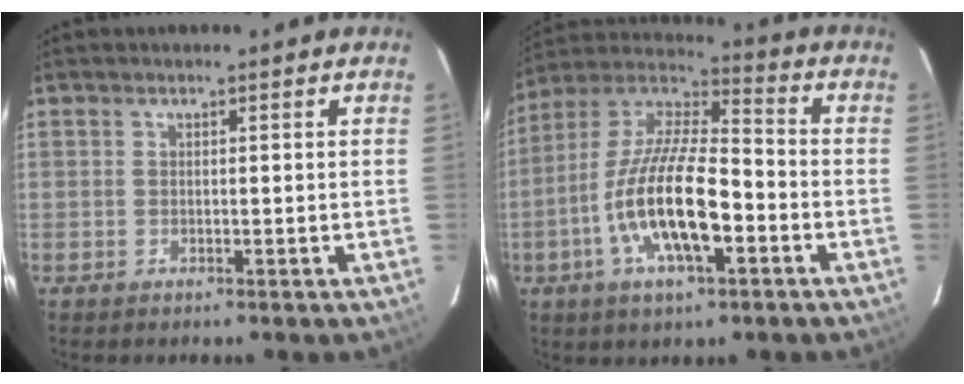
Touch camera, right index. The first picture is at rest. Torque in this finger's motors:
{"motor_torque": [1.35, -0.79, 1.05, 0.21]}